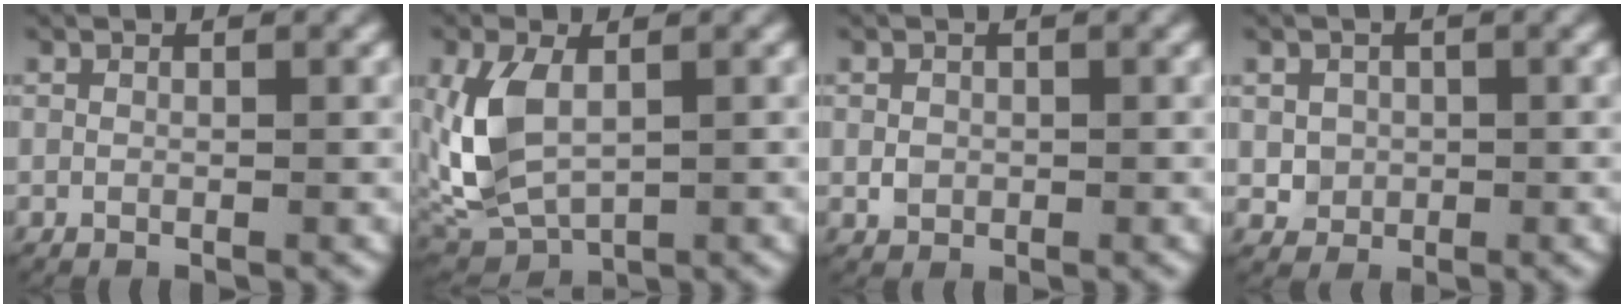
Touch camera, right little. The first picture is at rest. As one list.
[{"total": 5.8, "force": [0.6, 4.1, 4.0], "torque": [-0.113, -0.009, 0.021]}, {"total": 1.0, "force": [0.0, 0.9, 0.4], "torque": [-0.011, 0.000, 0.001]}, {"total": 2.0, "force": [-0.2, 1.9, 0.5], "torque": [-0.004, 0.000, -0.002]}]